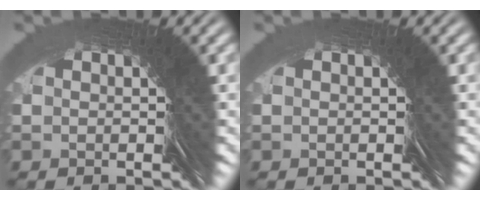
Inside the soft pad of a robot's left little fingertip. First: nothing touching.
{"total": 0.0}